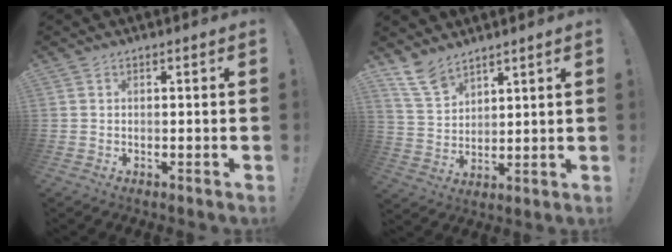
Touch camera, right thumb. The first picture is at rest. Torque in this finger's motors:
{"motor_torque": [0.18, 0.06, -0.25, 0.30, -0.03]}